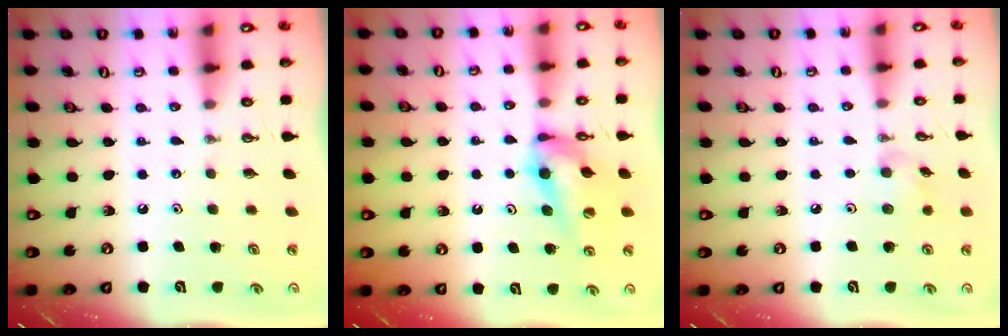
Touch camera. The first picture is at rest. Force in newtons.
{"total": 10.3, "press": 10.2, "slide": 1.0}
{"total": 5.2, "press": 5.2, "slide": 0.3}